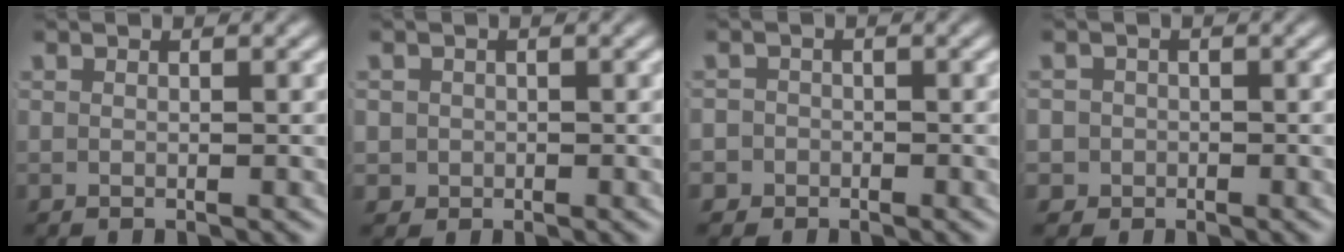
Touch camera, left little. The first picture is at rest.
{"total": 3.6, "force": [-0.3, 3.5, 0.8], "torque": [-0.032, -0.014, -0.003]}
{"total": 3.7, "force": [-1.5, 3.3, 0.1], "torque": [-0.011, -0.010, -0.032]}
{"total": 4.9, "force": [-1.1, 4.7, 0.8], "torque": [-0.030, -0.011, -0.026]}